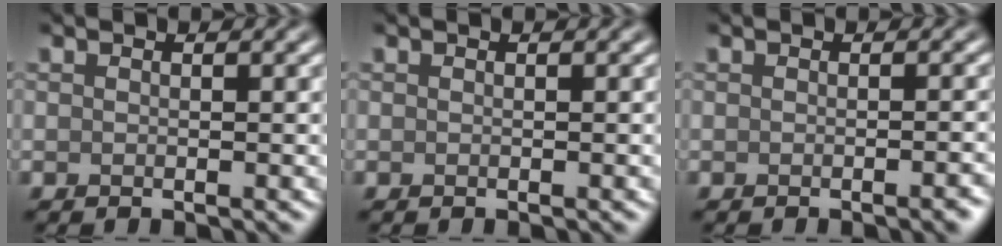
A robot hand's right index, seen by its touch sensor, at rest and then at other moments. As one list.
[{"total": 0.0}, {"total": 1.5, "force": [-0.7, 0.4, 1.3], "torque": [-0.010, 0.000, -0.010]}]